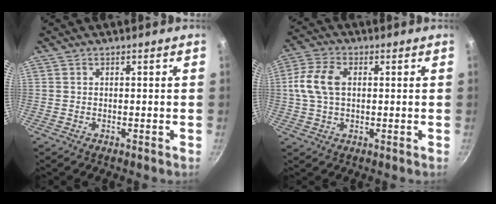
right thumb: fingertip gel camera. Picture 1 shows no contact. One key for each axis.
{"total": 8.6, "fx": 1.2, "fy": 5.4, "fz": 6.6, "tx": -0.134, "ty": 0.016, "tz": 0.018}